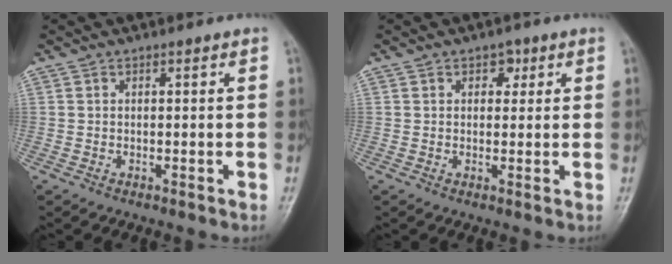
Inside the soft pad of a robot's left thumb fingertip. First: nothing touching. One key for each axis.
{"total": 3.1, "fx": 1.3, "fy": 2.3, "fz": 1.6, "tx": 0.003, "ty": -0.001, "tz": 0.013}